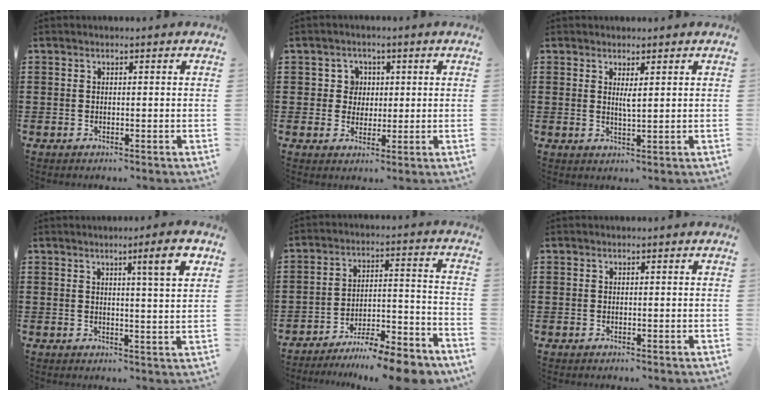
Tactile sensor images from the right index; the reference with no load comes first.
{"total": 3.6, "force": [0.7, 3.4, 1.1], "torque": [-0.037, 0.012, 0.009]}
{"total": 2.0, "force": [0.8, 0.3, 1.7], "torque": [-0.037, 0.000, 0.014]}
{"total": 6.4, "force": [3.0, 0.1, 5.6], "torque": [-0.082, -0.009, 0.040]}
{"total": 8.8, "force": [-8.1, 0.6, 3.1], "torque": [-0.036, 0.018, -0.156]}
{"total": 0.0}